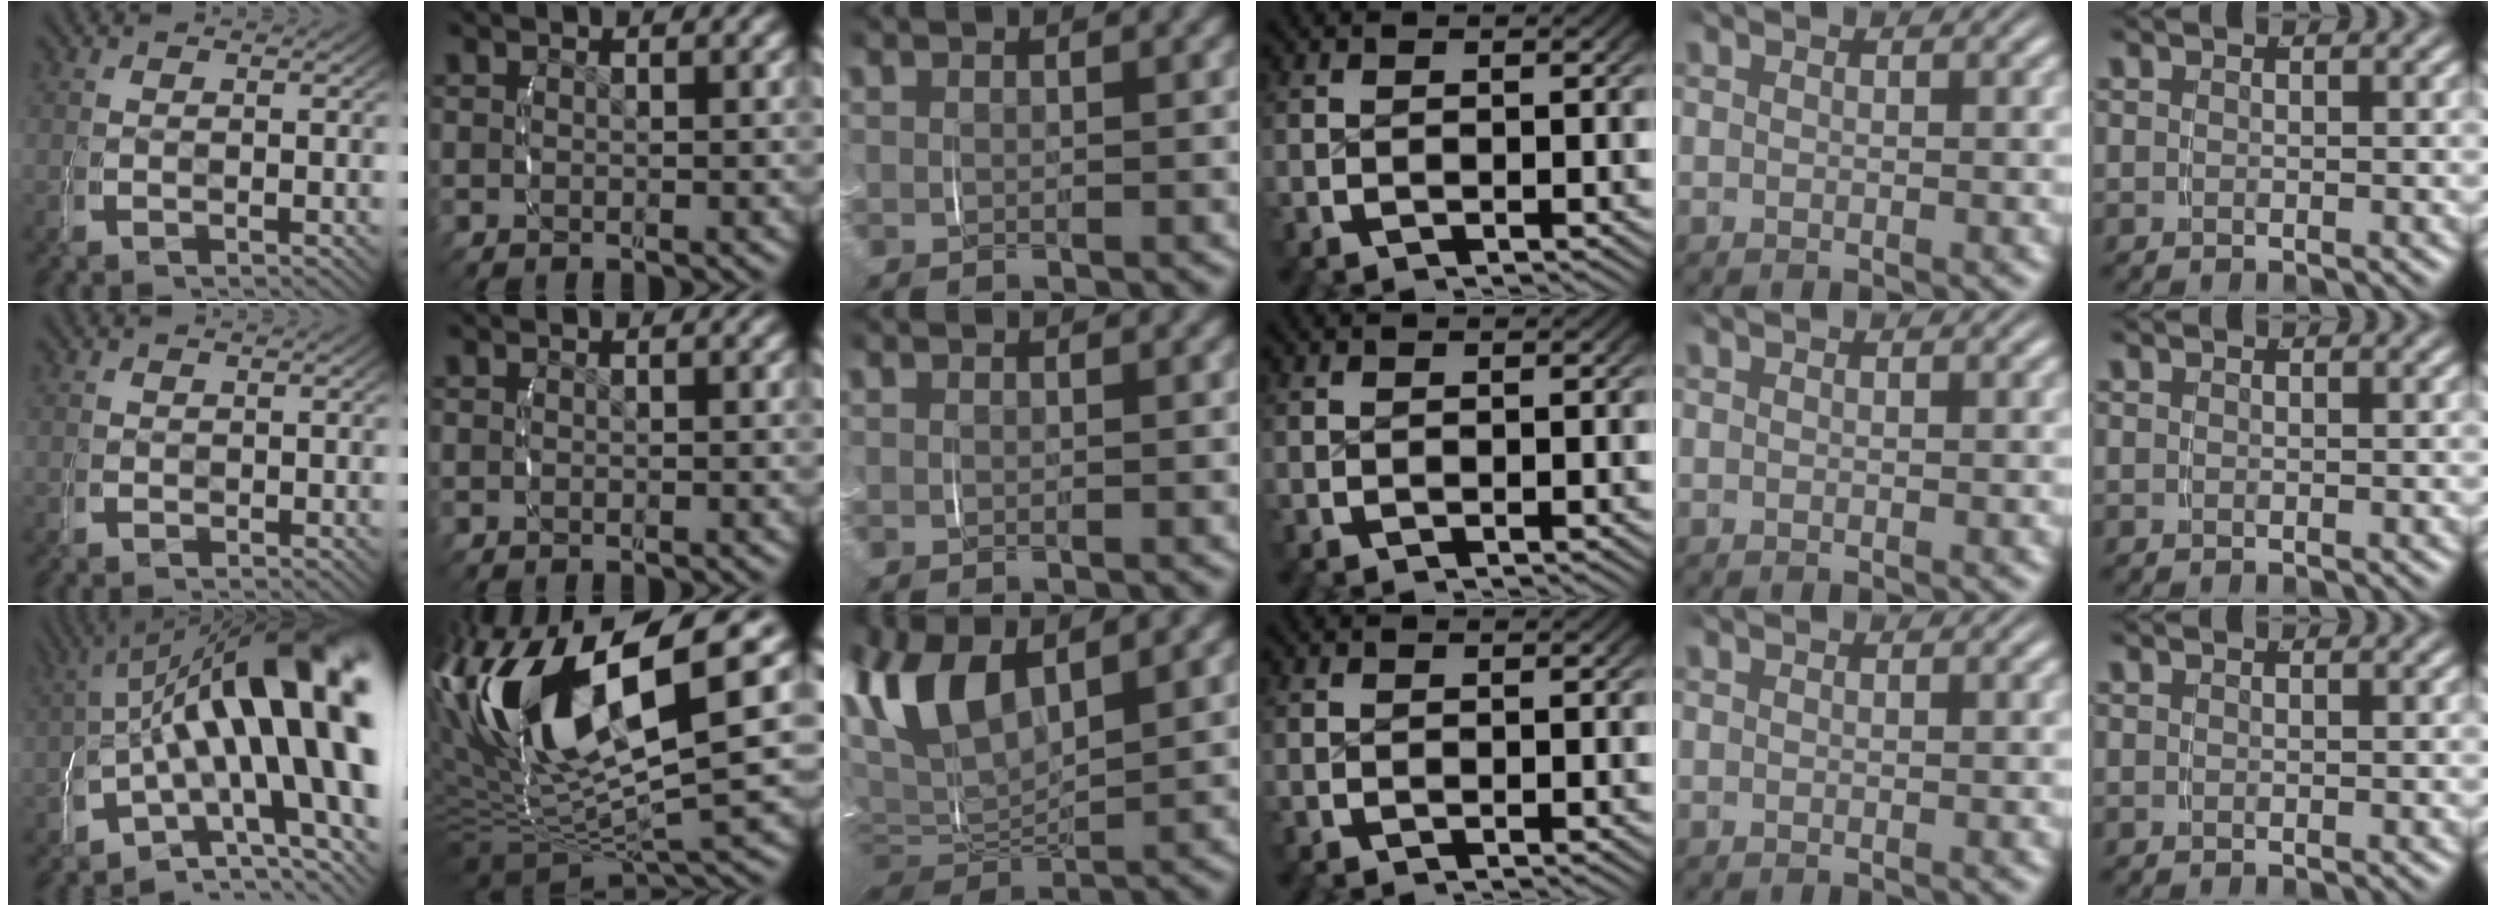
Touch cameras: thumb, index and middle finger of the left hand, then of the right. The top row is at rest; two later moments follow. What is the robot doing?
{"motion": "grasp_and_lifting", "object": "router"}